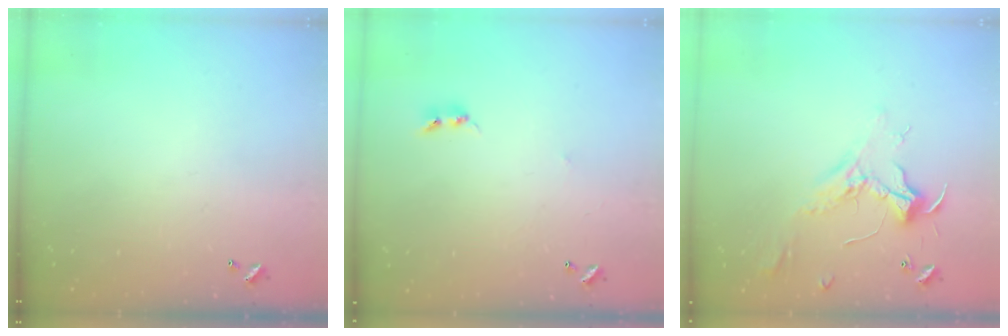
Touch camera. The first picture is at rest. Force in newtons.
{"total": 2.7, "press": 2.7, "slide": 0.3}
{"total": 2.4, "press": 2.3, "slide": 0.8}